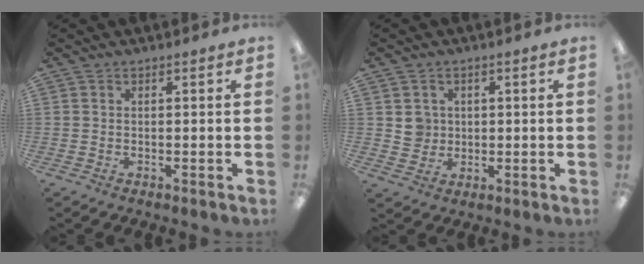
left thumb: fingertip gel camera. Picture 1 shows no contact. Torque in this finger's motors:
{"motor_torque": [-0.01, 0.05, 0.04, -0.07, 0.01]}